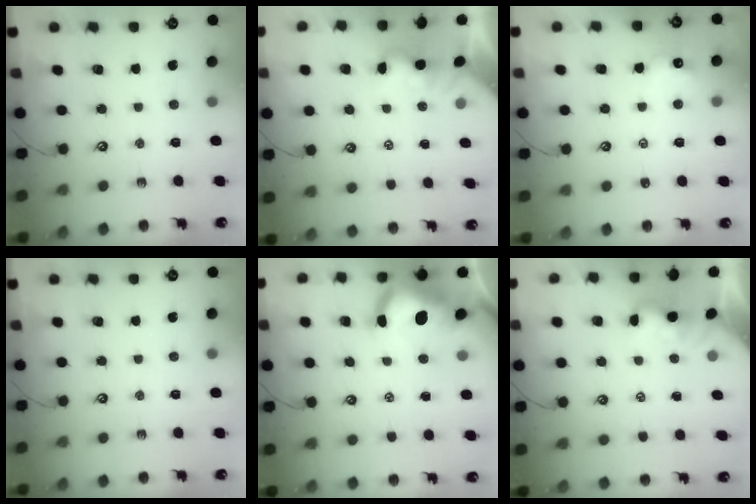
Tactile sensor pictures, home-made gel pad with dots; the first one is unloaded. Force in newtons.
{"total": 2.0, "press": 2.0, "slide": 0.5}
{"total": 2.3, "press": 2.2, "slide": 0.6}
{"total": 0.0}
{"total": 10.8, "press": 10.6, "slide": 2.1}
{"total": 1.8, "press": 1.8, "slide": 0.5}